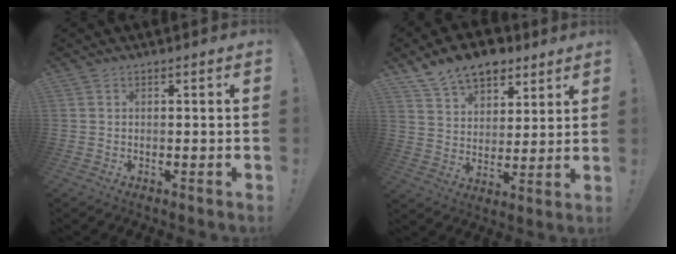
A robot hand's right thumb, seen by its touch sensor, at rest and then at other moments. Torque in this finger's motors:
{"motor_torque": [0.80, 0.99, 0.11, 0.21, 0.24]}